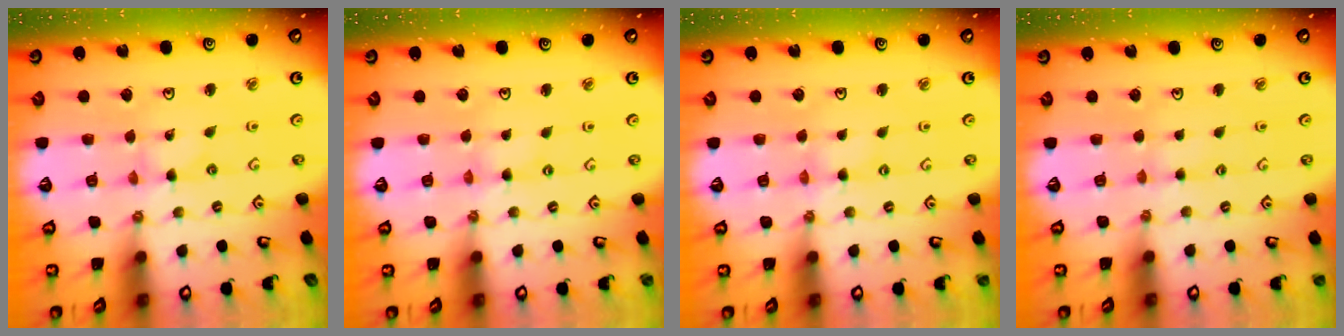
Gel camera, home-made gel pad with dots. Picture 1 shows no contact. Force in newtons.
{"total": 0.0}
{"total": 1.1, "press": 1.1, "slide": 0.2}
{"total": 1.3, "press": 1.3, "slide": 0.3}